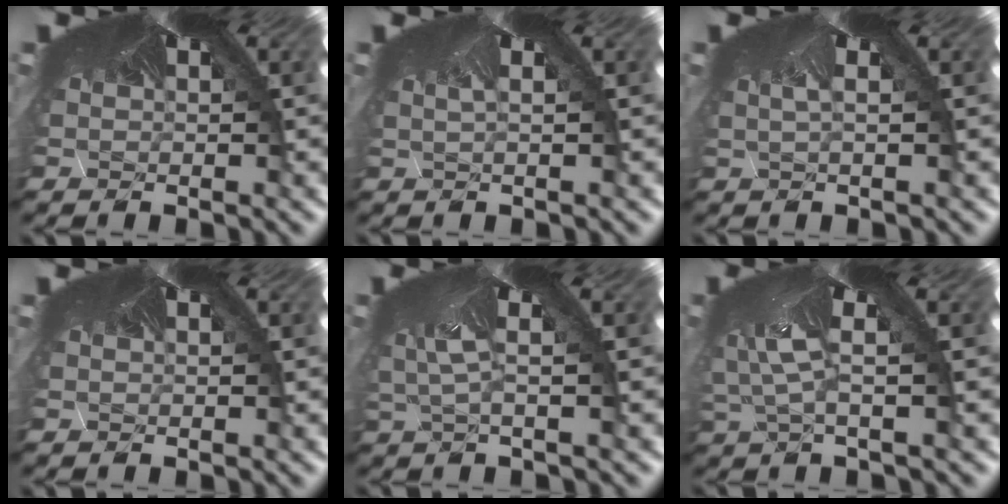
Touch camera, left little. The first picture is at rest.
{"total": 1.0, "force": [-0.8, -0.7, -0.1], "torque": [0.015, -0.009, -0.009]}
{"total": 1.4, "force": [-1.2, -0.7, 0.1], "torque": [0.010, -0.012, -0.011]}
{"total": 0.0}
{"total": 3.5, "force": [-2.8, -2.1, -0.5], "torque": [-0.005, -0.040, -0.018]}
{"total": 3.6, "force": [-3.1, -1.9, -0.5], "torque": [-0.026, -0.053, -0.018]}